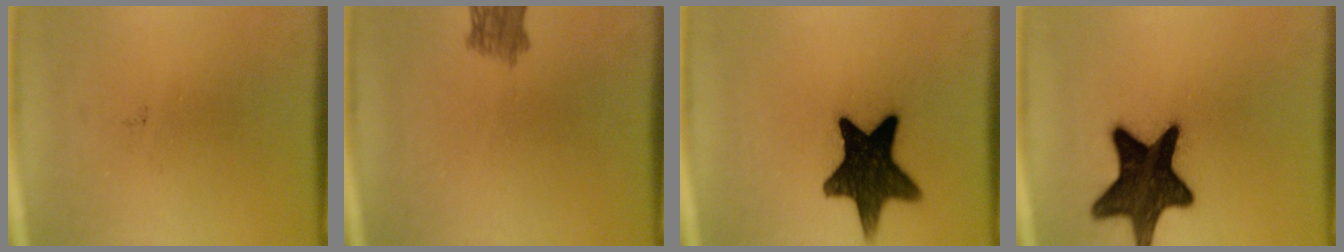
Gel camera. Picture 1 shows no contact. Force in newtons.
{"total": 3.5}
{"total": 15.5}
{"total": 16.6}